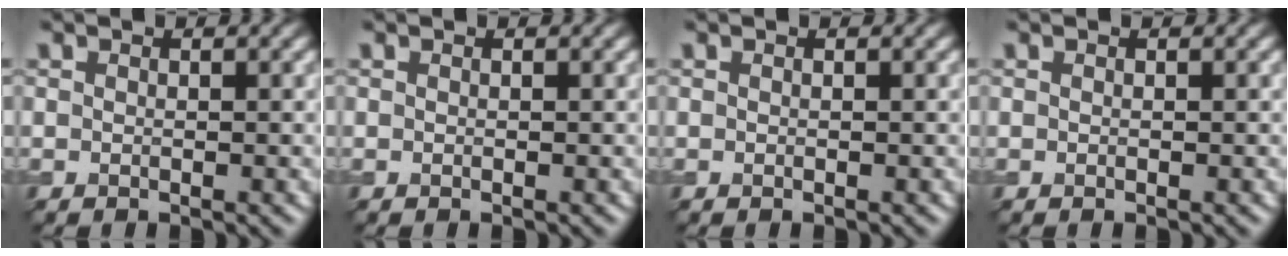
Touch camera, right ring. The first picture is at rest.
{"total": 0.0}
{"total": 0.0}
{"total": 0.0}